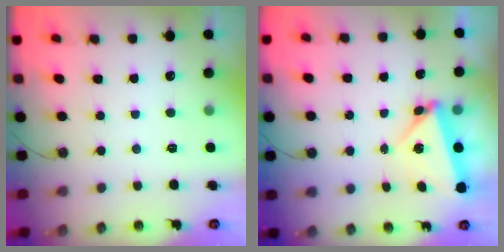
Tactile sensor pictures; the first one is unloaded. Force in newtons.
{"total": 6.2, "press": 6.1, "slide": 0.9}